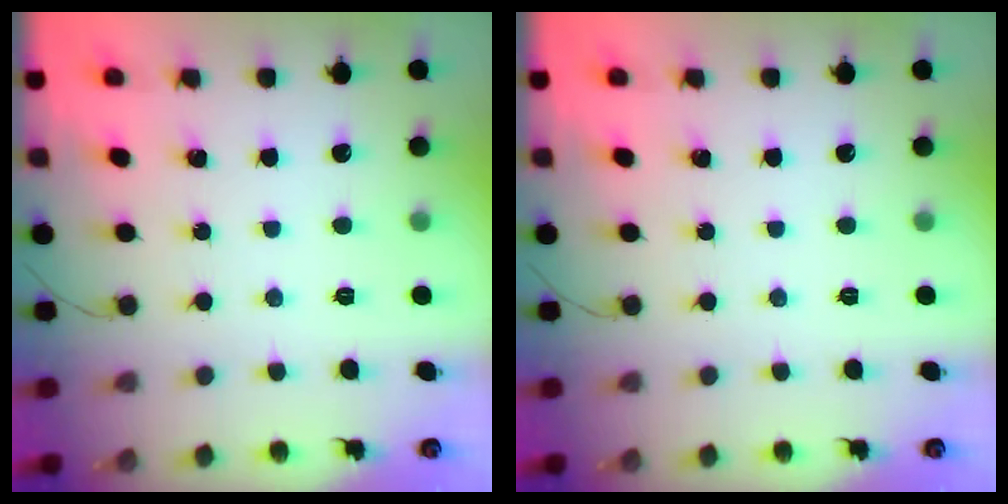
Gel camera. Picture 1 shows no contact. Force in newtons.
{"total": 0.0}